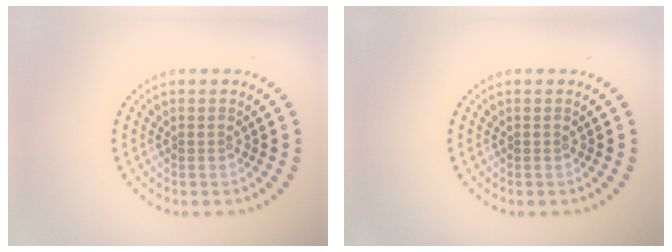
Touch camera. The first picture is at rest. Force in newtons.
{"total": 0.0}